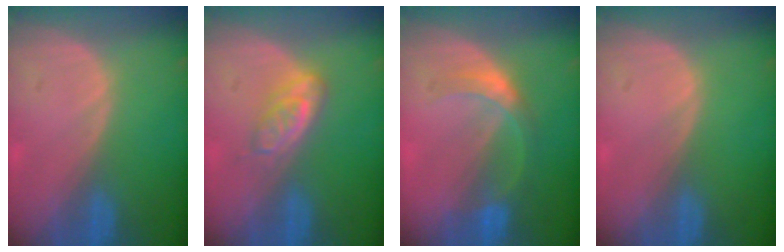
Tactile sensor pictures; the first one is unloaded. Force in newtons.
{"total": 4.9, "press": 4.3, "slide": 2.4}
{"total": 5.2, "press": 4.8, "slide": 1.9}
{"total": 0.0}